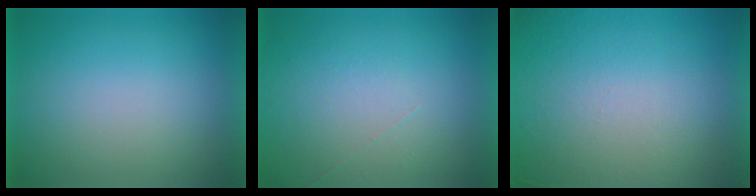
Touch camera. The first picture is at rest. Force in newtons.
{"total": 1.2}
{"total": 7.3}